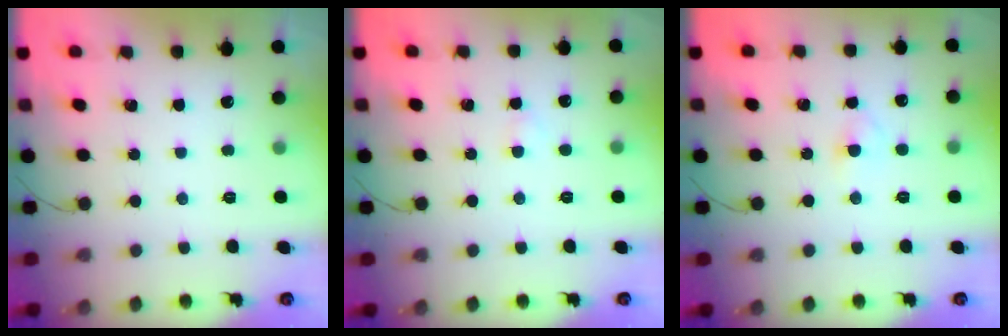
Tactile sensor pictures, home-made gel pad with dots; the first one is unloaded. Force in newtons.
{"total": 1.3, "press": 1.0, "slide": 0.7}
{"total": 2.5, "press": 2.3, "slide": 1.0}